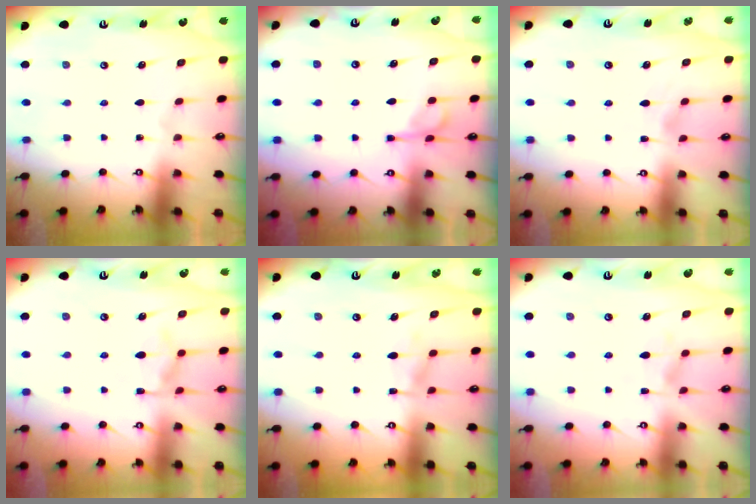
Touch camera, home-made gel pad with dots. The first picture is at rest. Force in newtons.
{"total": 5.3, "press": 5.2, "slide": 0.8}
{"total": 1.1, "press": 0.6, "slide": 1.0}
{"total": 5.3, "press": 5.2, "slide": 1.3}
{"total": 5.9, "press": 5.9, "slide": 0.7}
{"total": 1.4, "press": 1.0, "slide": 1.0}